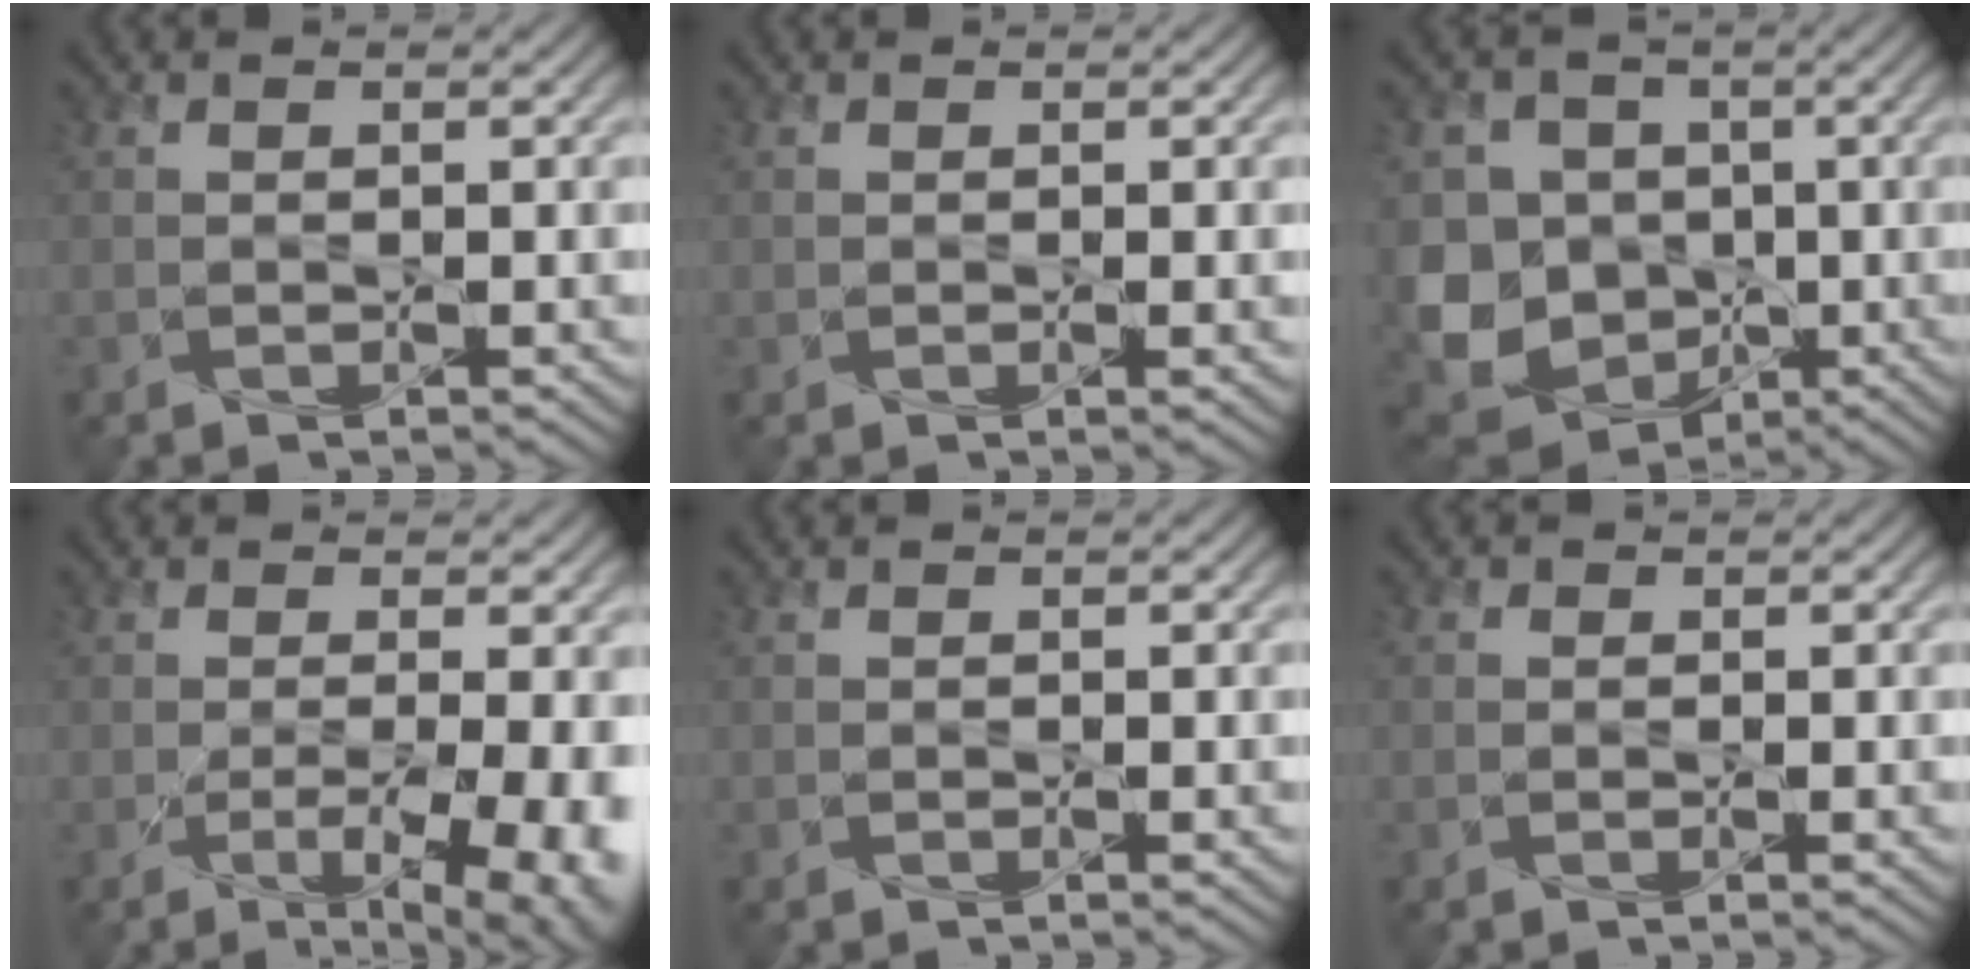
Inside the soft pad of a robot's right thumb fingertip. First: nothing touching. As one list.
[{"total": 0.8, "force": [0.2, 0.4, 0.7], "torque": [-0.014, -0.002, 0.003]}, {"total": 12.3, "force": [-3.1, 10.8, 5.1], "torque": [-0.138, -0.021, -0.076]}, {"total": 8.1, "force": [-1.8, 2.5, 7.5], "torque": [-0.071, -0.009, -0.019]}, {"total": 0.0}, {"total": 0.6, "force": [0.1, 0.5, -0.3], "torque": [0.003, -0.004, -0.003]}]